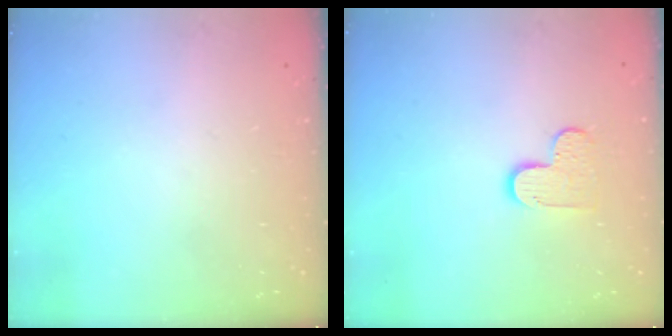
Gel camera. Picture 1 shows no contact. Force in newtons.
{"total": 6.2, "press": 6.2, "slide": 0.3}